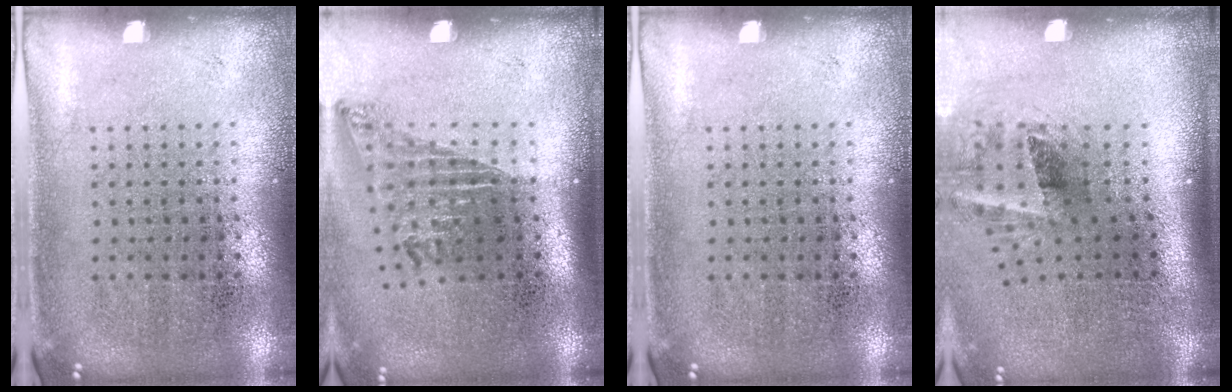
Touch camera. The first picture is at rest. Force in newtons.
{"total": 1.7, "press": 1.1, "slide": 1.3}
{"total": 0.0}
{"total": 2.0, "press": 1.2, "slide": 1.6}